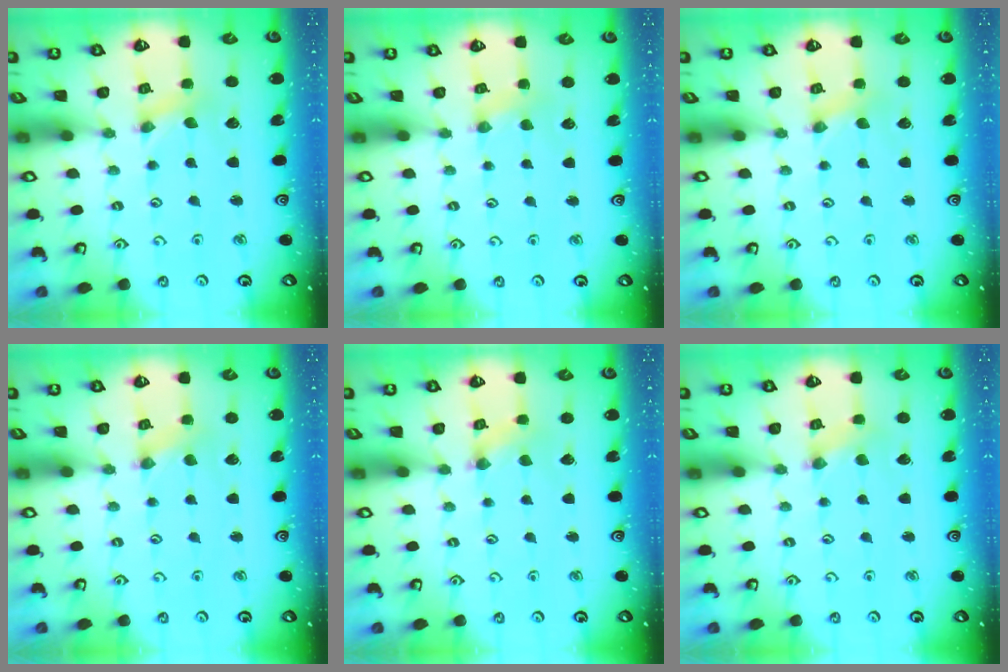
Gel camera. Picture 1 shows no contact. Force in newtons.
{"total": 2.8, "press": 2.7, "slide": 0.5}
{"total": 0.0}
{"total": 0.7, "press": 0.7, "slide": 0.2}
{"total": 0.0}
{"total": 1.1, "press": 1.1, "slide": 0.2}